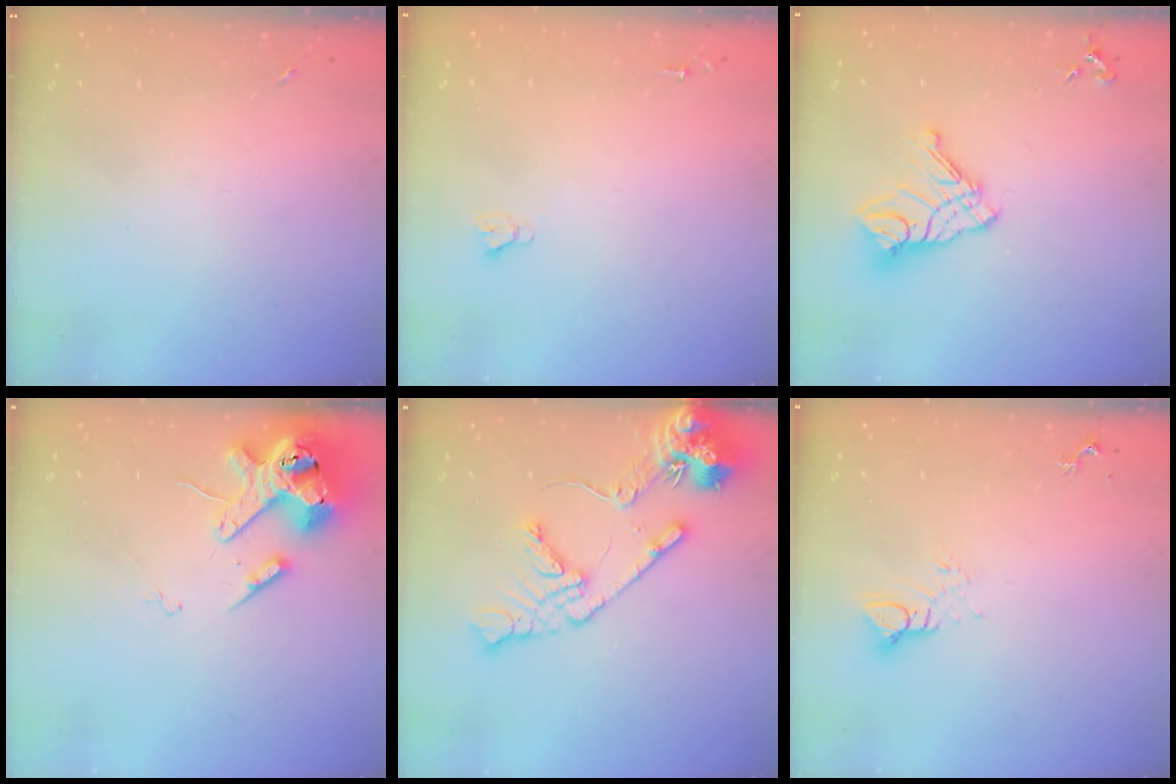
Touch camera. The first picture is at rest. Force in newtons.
{"total": 2.7, "press": 2.7, "slide": 0.0}
{"total": 14.1, "press": 14.1, "slide": 1.5}
{"total": 15.0, "press": 14.9, "slide": 2.1}
{"total": 15.4, "press": 15.2, "slide": 2.2}
{"total": 5.6, "press": 5.6, "slide": 0.0}